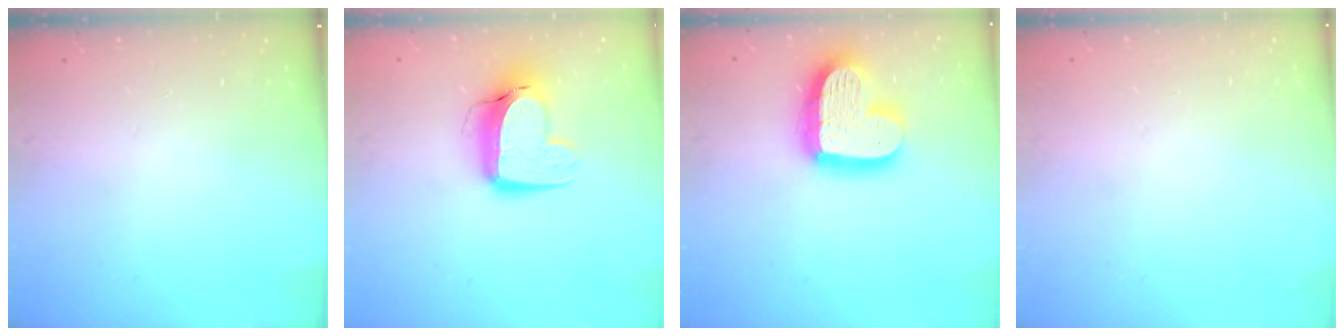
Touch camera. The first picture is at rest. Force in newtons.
{"total": 12.0, "press": 12.0, "slide": 1.2}
{"total": 19.1, "press": 19.0, "slide": 2.0}
{"total": 0.0}